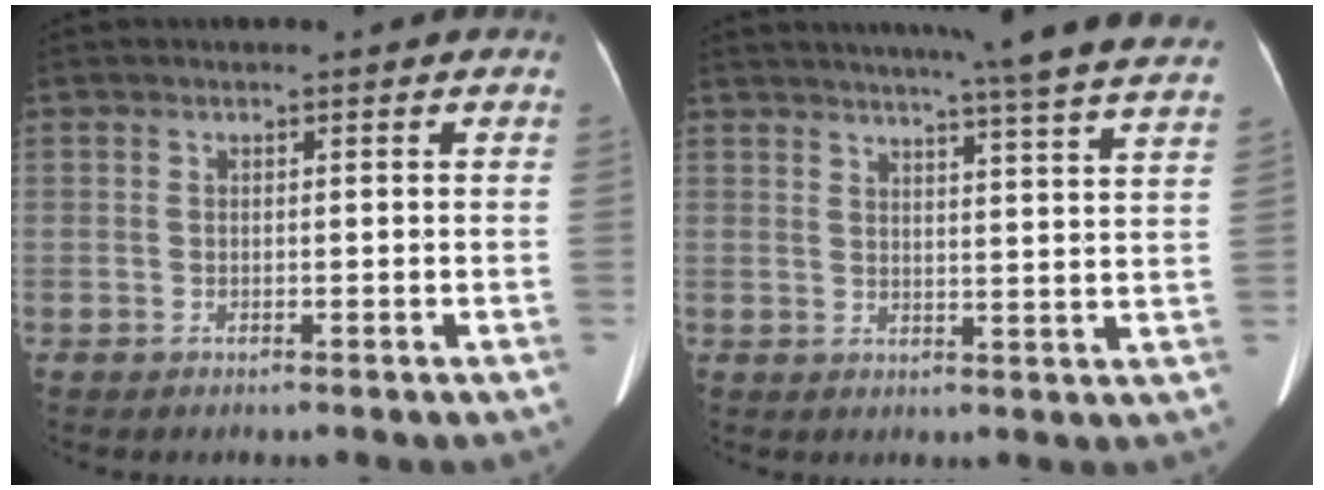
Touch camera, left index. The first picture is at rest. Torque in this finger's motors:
{"motor_torque": [0.88, -1.26, 0.27, 0.08]}